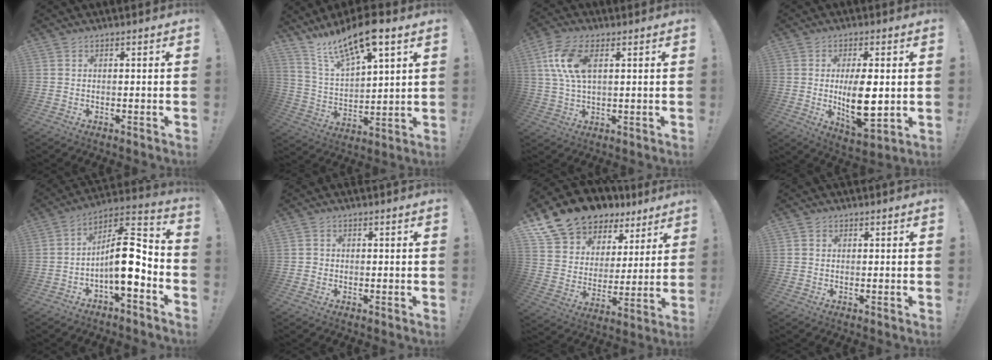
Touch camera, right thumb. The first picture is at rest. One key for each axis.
{"total": 15.1, "fx": 11.2, "fy": 4.6, "fz": 9.0, "tx": -0.169, "ty": -0.072, "tz": 0.197}
{"total": 11.5, "fx": 3.5, "fy": 5.8, "fz": 9.2, "tx": -0.194, "ty": 0.000, "tz": 0.062}
{"total": 12.8, "fx": 0.0, "fy": 5.2, "fz": 11.7, "tx": -0.204, "ty": -0.021, "tz": -0.006}
{"total": 14.6, "fx": -2.7, "fy": 5.4, "fz": 13.3, "tx": -0.214, "ty": 0.018, "tz": -0.041}
{"total": 1.1, "fx": -0.5, "fy": 1.0, "fz": 0.4, "tx": -0.006, "ty": 0.003, "tz": -0.008}
{"total": 13.8, "fx": 11.0, "fy": 7.5, "fz": 3.4, "tx": -0.069, "ty": -0.088, "tz": 0.213}
{"total": 0.5, "fx": 0.2, "fy": 0.5, "fz": -0.1, "tx": 0.000, "ty": 0.001, "tz": 0.005}